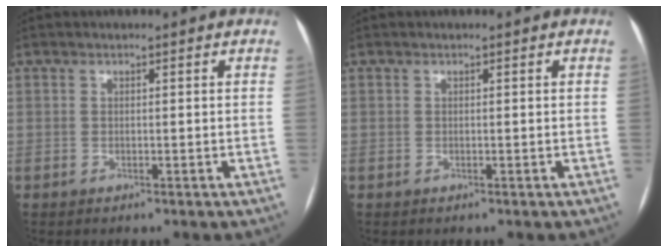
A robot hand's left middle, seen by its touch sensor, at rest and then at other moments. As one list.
[{"total": 0.0}]